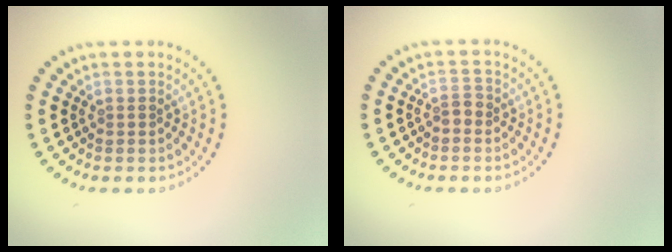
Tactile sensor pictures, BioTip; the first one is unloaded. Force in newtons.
{"total": 1.1, "press": 1.1, "slide": 0.5}